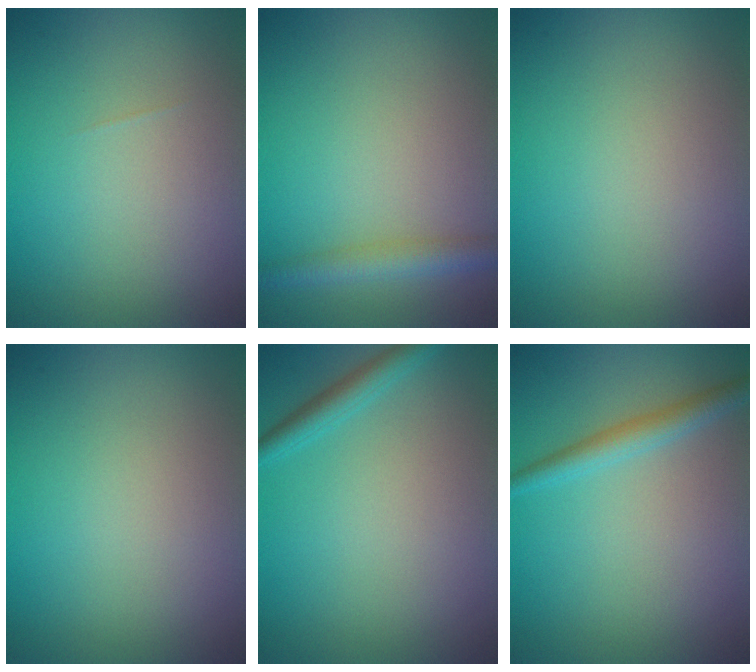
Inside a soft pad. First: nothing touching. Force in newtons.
{"total": 2.9, "press": 2.9, "slide": 0.1}
{"total": 0.0}
{"total": 0.0}
{"total": 2.2, "press": 2.2, "slide": 0.1}
{"total": 2.4, "press": 2.4, "slide": 0.1}